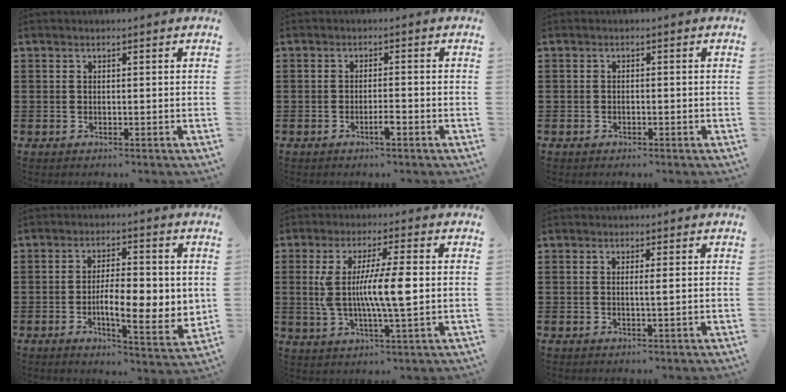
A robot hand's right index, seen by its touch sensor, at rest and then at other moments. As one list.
[{"total": 2.3, "force": [-1.3, 0.2, 1.9], "torque": [-0.033, 0.001, -0.022]}, {"total": 0.7, "force": [-0.6, 0.5, 0.2], "torque": [-0.005, 0.001, -0.013]}, {"total": 8.5, "force": [-0.8, 3.0, 7.9], "torque": [-0.124, -0.002, -0.014]}, {"total": 9.3, "force": [0.1, 1.2, 9.2], "torque": [-0.184, -0.006, -0.008]}, {"total": 1.3, "force": [0.1, -0.1, 1.3], "torque": [-0.026, -0.003, -0.001]}]